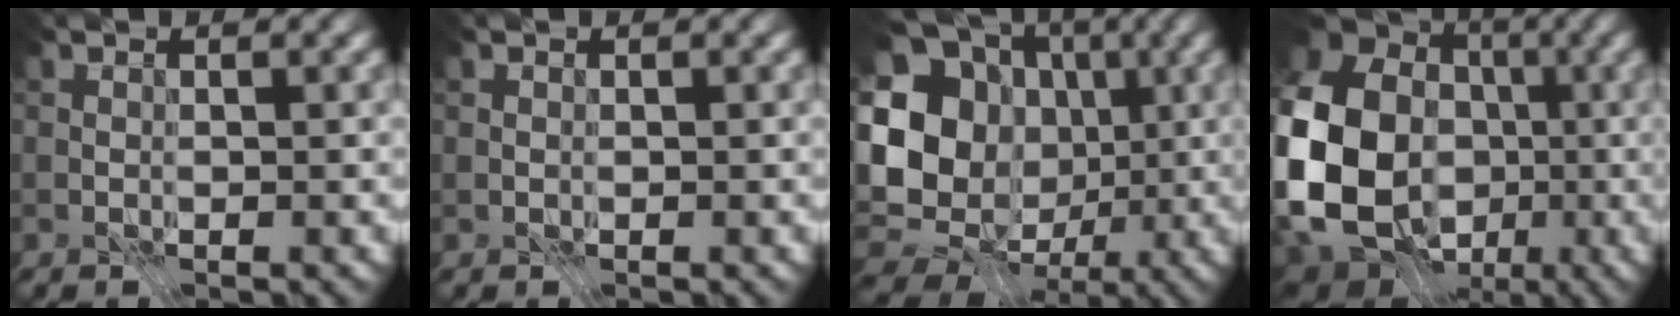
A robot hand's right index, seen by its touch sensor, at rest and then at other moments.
{"total": 0.0}
{"total": 16.3, "force": [-1.4, 13.5, 9.0], "torque": [-0.178, 0.007, -0.030]}
{"total": 18.9, "force": [-2.1, 16.3, 9.2], "torque": [-0.208, -0.015, -0.066]}